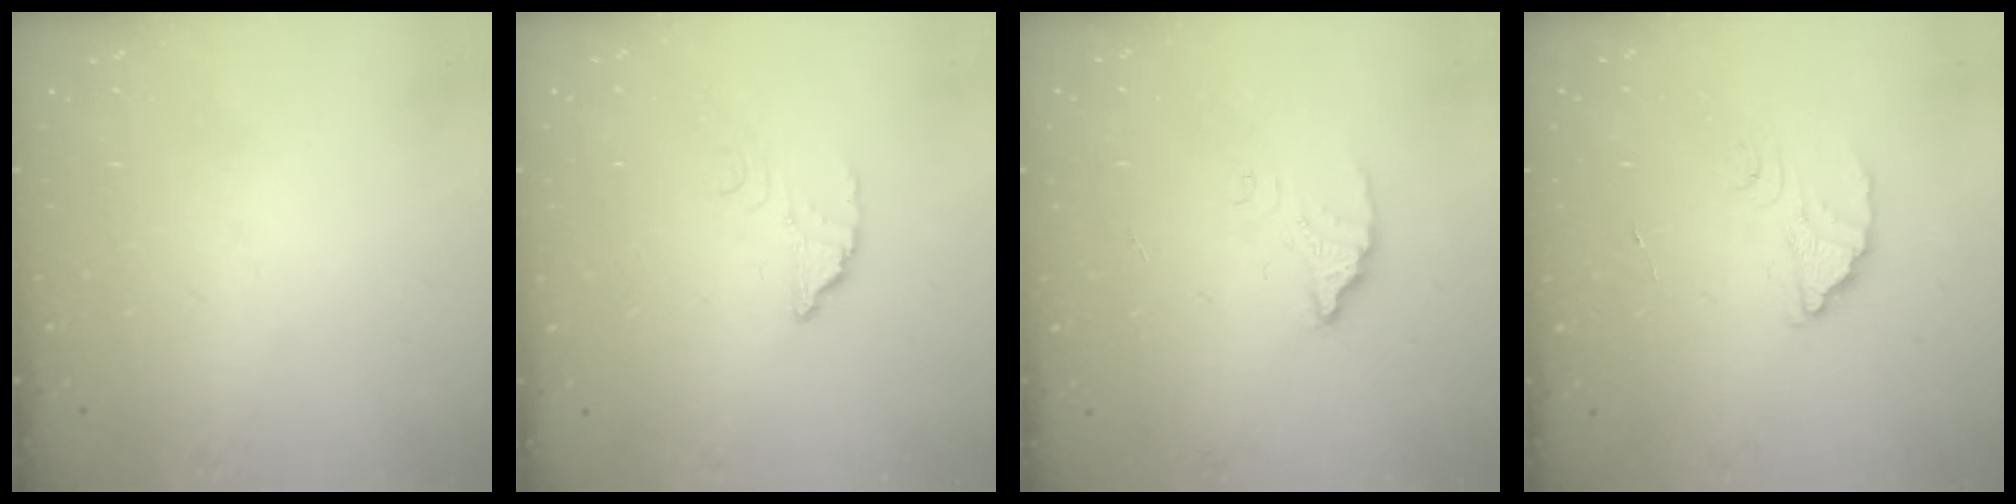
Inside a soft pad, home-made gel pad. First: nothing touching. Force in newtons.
{"total": 2.7, "press": 2.7, "slide": 0.2}
{"total": 3.1, "press": 3.1, "slide": 0.2}
{"total": 2.6, "press": 2.6, "slide": 0.1}